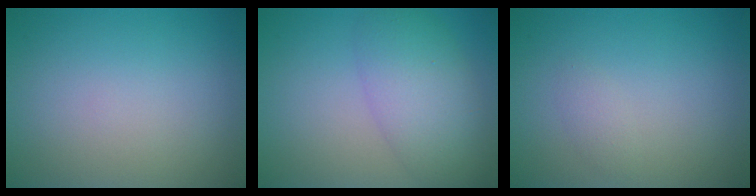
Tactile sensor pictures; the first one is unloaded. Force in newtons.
{"total": 5.4, "press": 5.4, "slide": 0.2}
{"total": 0.9, "press": 0.9, "slide": 0.0}